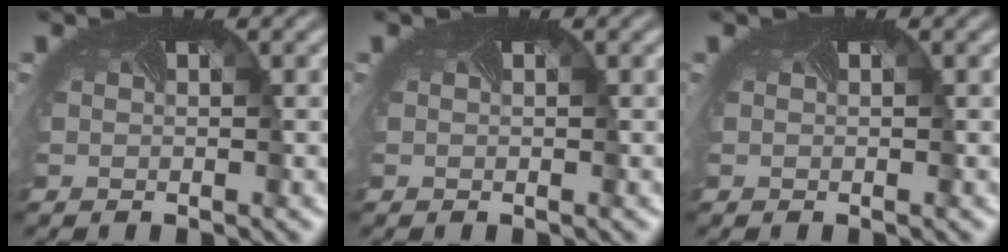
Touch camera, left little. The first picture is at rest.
{"total": 0.0}
{"total": 0.0}